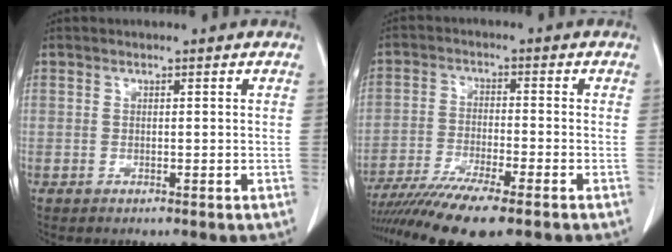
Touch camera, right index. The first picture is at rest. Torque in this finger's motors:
{"motor_torque": [1.12, -1.02, 0.45, 0.14]}